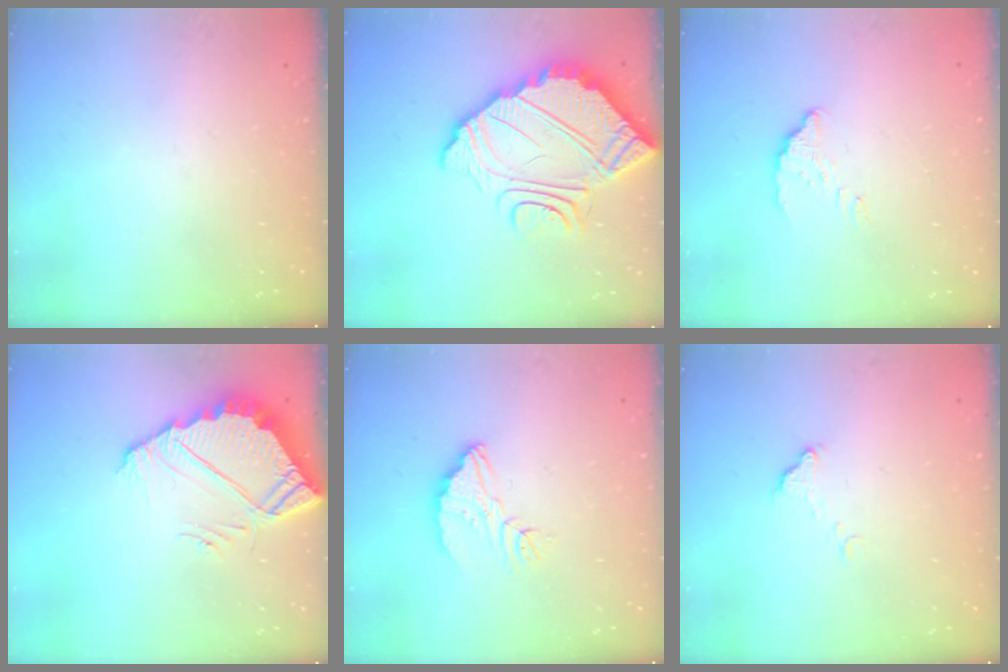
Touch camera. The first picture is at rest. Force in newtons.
{"total": 13.4, "press": 13.4, "slide": 1.0}
{"total": 3.2, "press": 3.2, "slide": 0.1}
{"total": 6.1, "press": 6.1, "slide": 0.3}
{"total": 7.1, "press": 7.1, "slide": 0.4}
{"total": 5.9, "press": 5.9, "slide": 0.3}